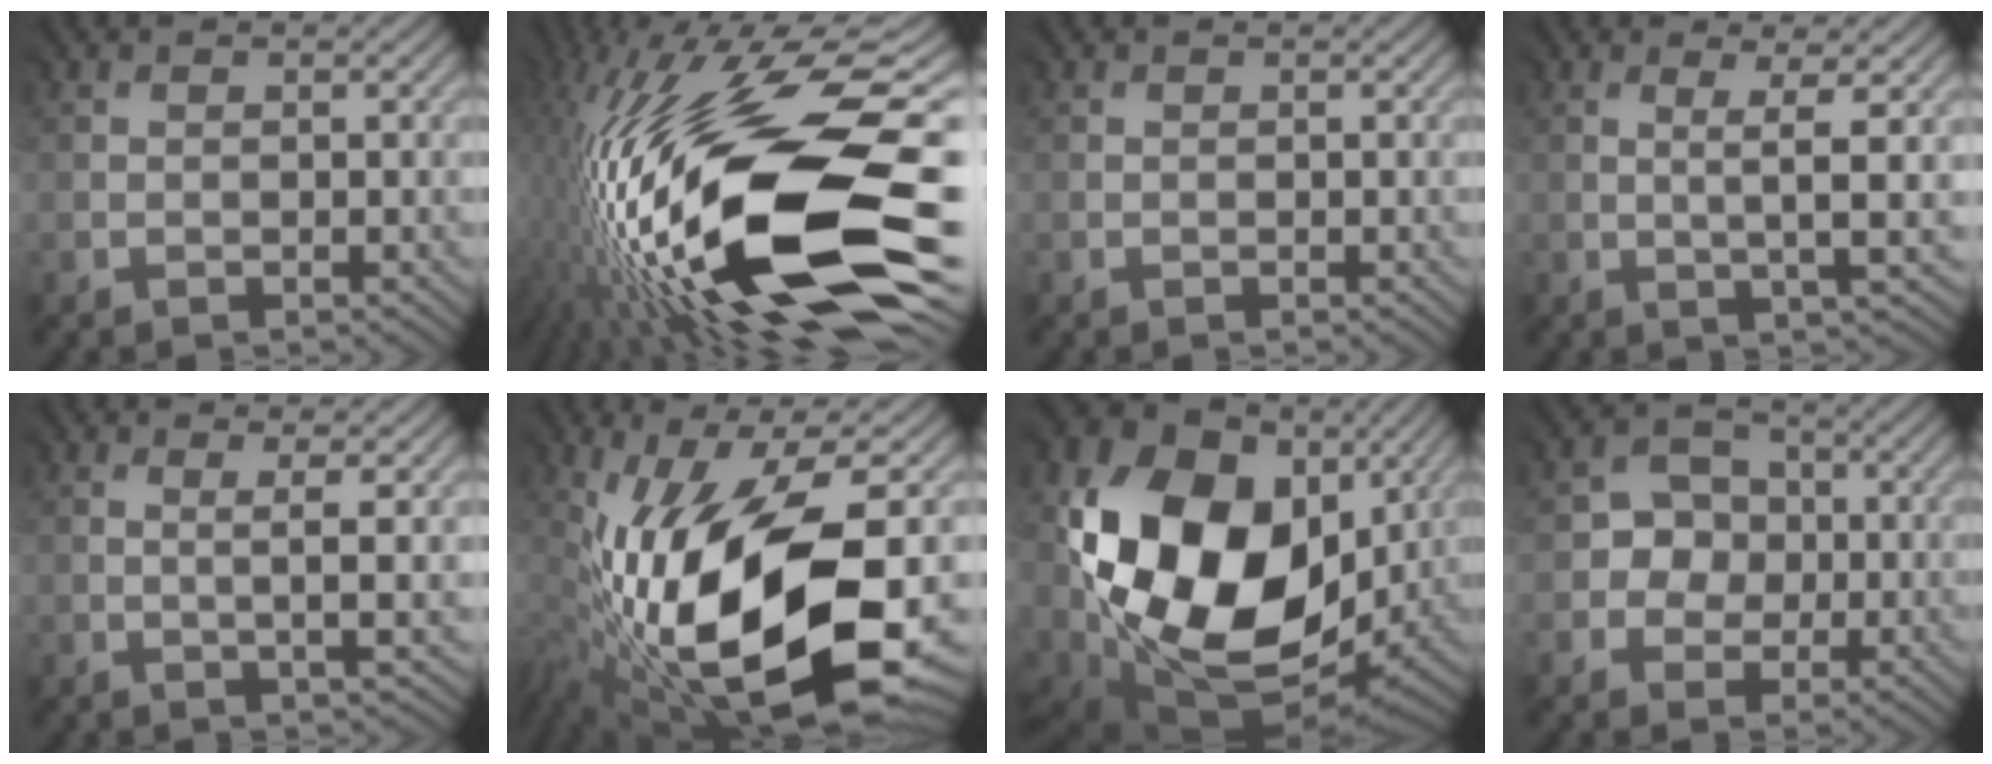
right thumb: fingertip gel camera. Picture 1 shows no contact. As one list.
[{"total": 20.6, "force": [-2.6, 8.0, 18.8], "torque": [-0.377, -0.012, -0.055]}, {"total": 0.0}, {"total": 3.6, "force": [0.9, 0.2, 3.5], "torque": [-0.072, 0.005, 0.019]}, {"total": 2.6, "force": [0.8, 0.2, 2.5], "torque": [-0.047, 0.006, 0.013]}, {"total": 18.7, "force": [-2.8, 8.1, 16.6], "torque": [-0.332, -0.014, -0.040]}, {"total": 20.1, "force": [2.8, 15.1, 13.1], "torque": [-0.306, -0.023, 0.065]}, {"total": 4.1, "force": [-0.3, 3.9, 1.2], "torque": [-0.013, 0.005, -0.013]}]